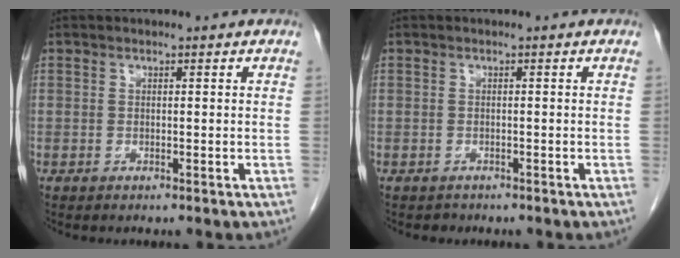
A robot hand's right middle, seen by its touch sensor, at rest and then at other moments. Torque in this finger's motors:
{"motor_torque": [-0.41, 0.14, -0.07, -0.01]}